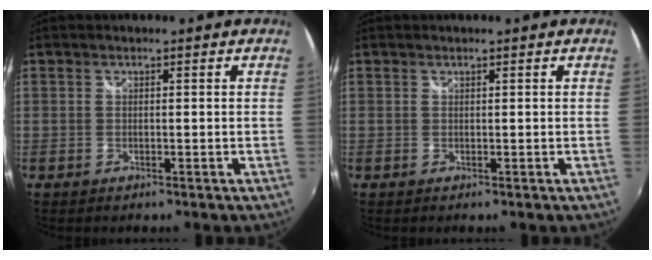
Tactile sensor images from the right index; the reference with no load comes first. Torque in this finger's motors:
{"motor_torque": [0.16, 0.14, 0.03, 0.01]}